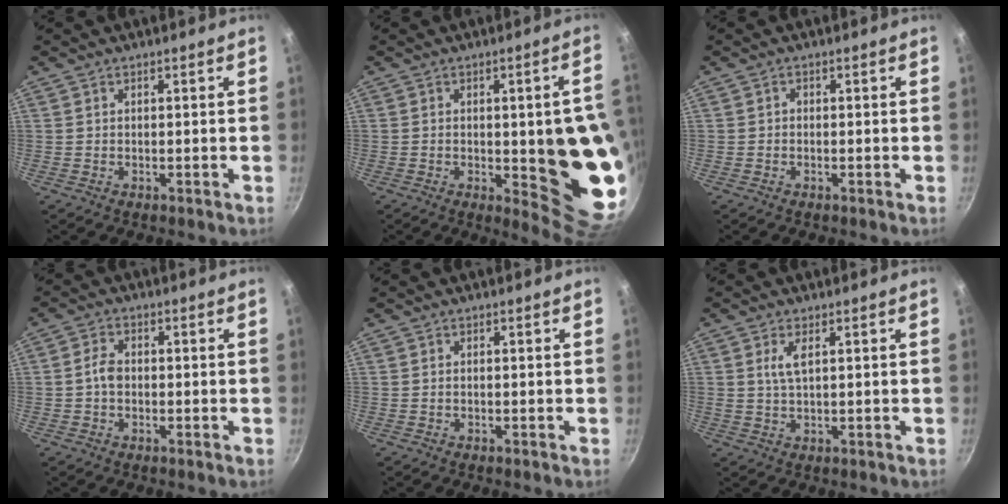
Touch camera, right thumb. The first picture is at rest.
{"total": 16.5, "force": [-1.6, 5.0, 15.6], "torque": [-0.148, -0.001, -0.014]}
{"total": 0.6, "force": [-0.2, 0.5, 0.2], "torque": [-0.002, 0.002, -0.005]}
{"total": 3.2, "force": [-0.5, 2.3, 2.2], "torque": [-0.036, 0.015, -0.014]}
{"total": 0.0}
{"total": 3.4, "force": [1.1, 1.2, 3.0], "torque": [-0.058, -0.004, 0.024]}